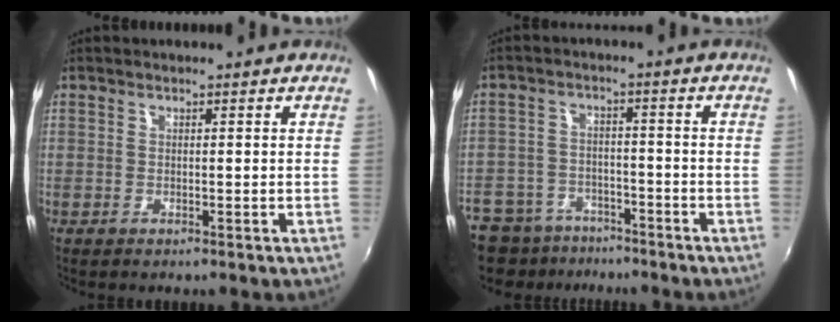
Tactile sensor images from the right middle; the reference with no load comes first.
{"total": 14.5, "force": [-10.6, 8.5, 5.0], "torque": [-0.158, -0.006, -0.166]}